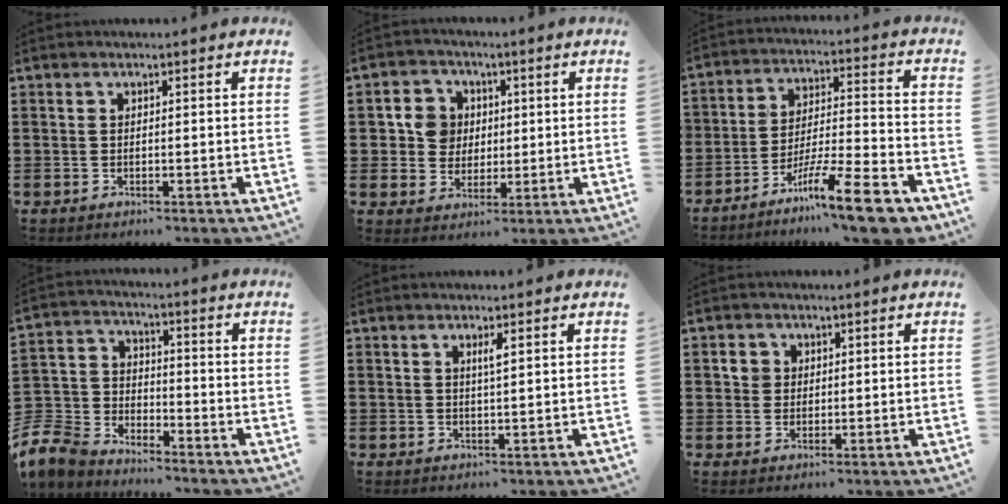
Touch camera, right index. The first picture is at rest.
{"total": 6.0, "force": [0.8, 5.6, 2.0], "torque": [-0.056, 0.016, 0.011]}
{"total": 13.2, "force": [-9.9, 1.6, 8.5], "torque": [-0.123, 0.035, -0.174]}
{"total": 7.2, "force": [-6.6, 2.6, 1.2], "torque": [-0.058, 0.001, -0.141]}
{"total": 1.5, "force": [0.6, 0.1, 1.4], "torque": [-0.028, 0.000, 0.010]}
{"total": 2.3, "force": [0.6, 2.1, 0.7], "torque": [-0.021, 0.010, 0.010]}